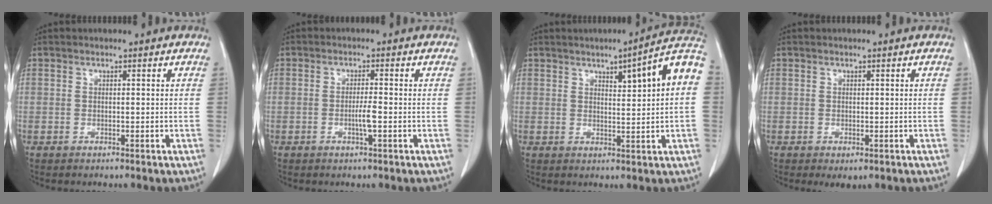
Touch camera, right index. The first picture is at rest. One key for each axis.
{"total": 2.5, "fx": -0.8, "fy": 0.0, "fz": 2.4, "tx": -0.046, "ty": -0.002, "tz": -0.014}
{"total": 9.5, "fx": 2.4, "fy": 0.7, "fz": 9.1, "tx": -0.125, "ty": 0.019, "tz": 0.030}
{"total": 1.5, "fx": -0.7, "fy": 0.9, "fz": 1.0, "tx": -0.010, "ty": -0.002, "tz": -0.002}